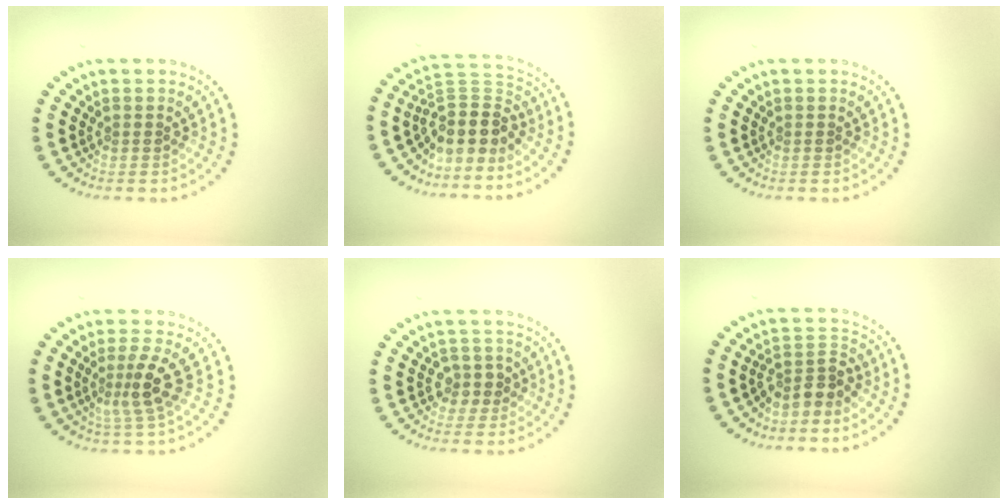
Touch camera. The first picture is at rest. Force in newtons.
{"total": 4.3, "press": 3.4, "slide": 2.6}
{"total": 0.0}
{"total": 3.2, "press": 2.7, "slide": 1.7}
{"total": 2.4, "press": 2.2, "slide": 0.8}
{"total": 2.8, "press": 2.1, "slide": 1.8}